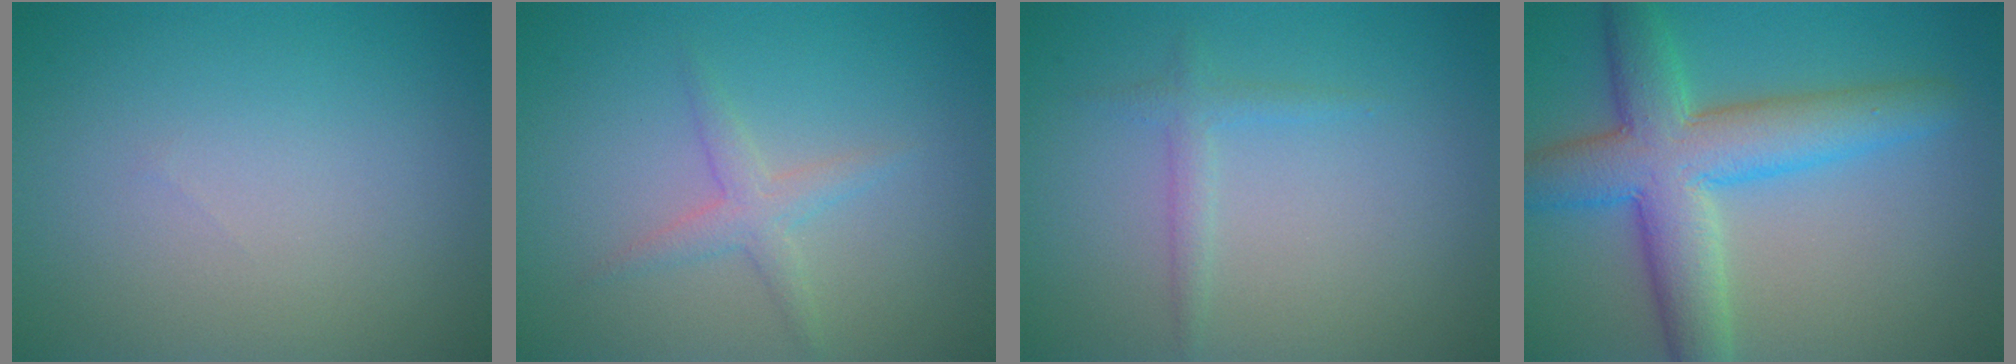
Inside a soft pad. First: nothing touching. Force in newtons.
{"total": 2.0, "press": 2.0, "slide": 0.1}
{"total": 1.3, "press": 1.3, "slide": 0.1}
{"total": 8.3, "press": 8.3, "slide": 0.1}